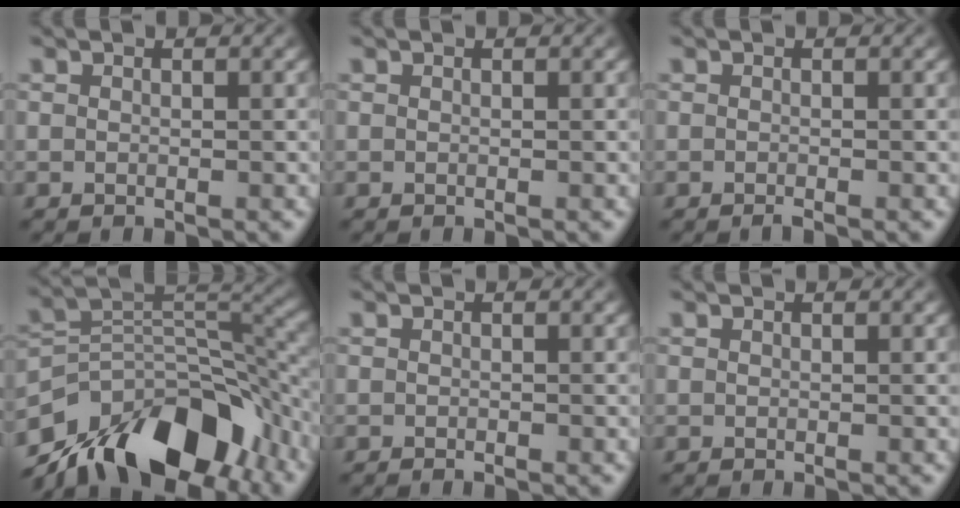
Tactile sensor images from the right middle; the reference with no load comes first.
{"total": 0.0}
{"total": 0.5, "force": [-0.4, 0.0, 0.3], "torque": [-0.004, 0.000, -0.008]}
{"total": 13.5, "force": [-9.7, 5.9, 7.3], "torque": [-0.112, 0.020, -0.176]}
{"total": 0.0}
{"total": 0.0}